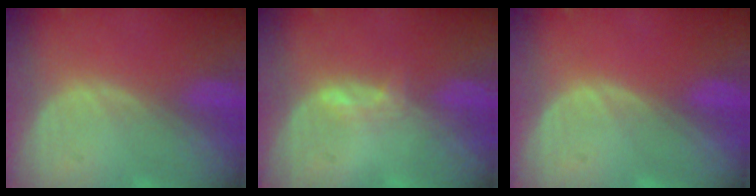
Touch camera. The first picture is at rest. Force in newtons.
{"total": 1.6, "press": 1.5, "slide": 0.6}
{"total": 0.0}